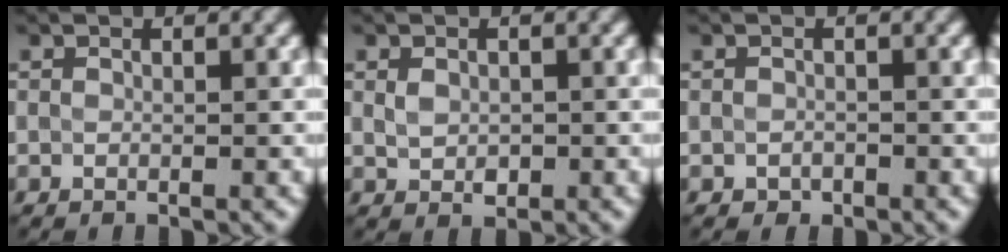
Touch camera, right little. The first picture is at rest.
{"total": 1.8, "force": [0.1, 1.3, 1.3], "torque": [-0.024, -0.001, 0.005]}
{"total": 0.7, "force": [-0.4, 0.5, 0.2], "torque": [-0.003, -0.005, -0.007]}